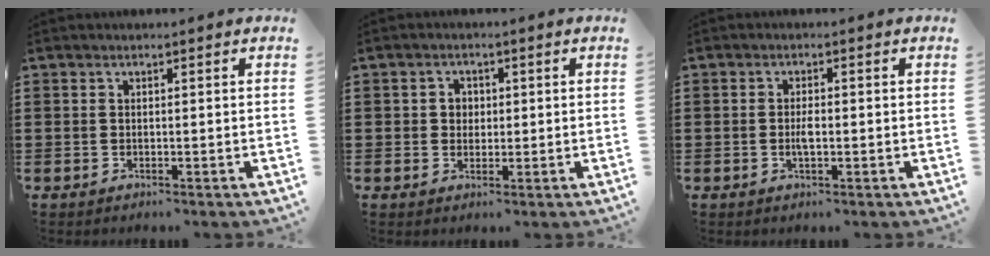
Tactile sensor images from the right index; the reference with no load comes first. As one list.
[{"total": 2.2, "force": [0.1, 2.0, 0.9], "torque": [-0.024, 0.009, 0.000]}, {"total": 2.2, "force": [-0.3, 0.7, 2.1], "torque": [-0.046, -0.002, -0.008]}]